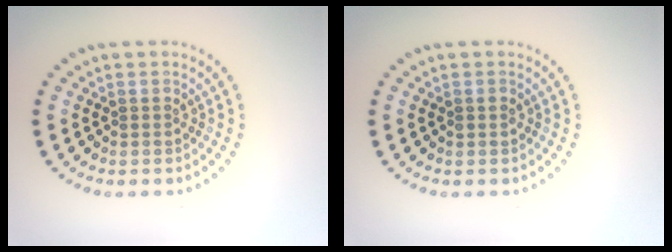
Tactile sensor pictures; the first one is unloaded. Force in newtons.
{"total": 0.7, "press": 0.7, "slide": 0.1}